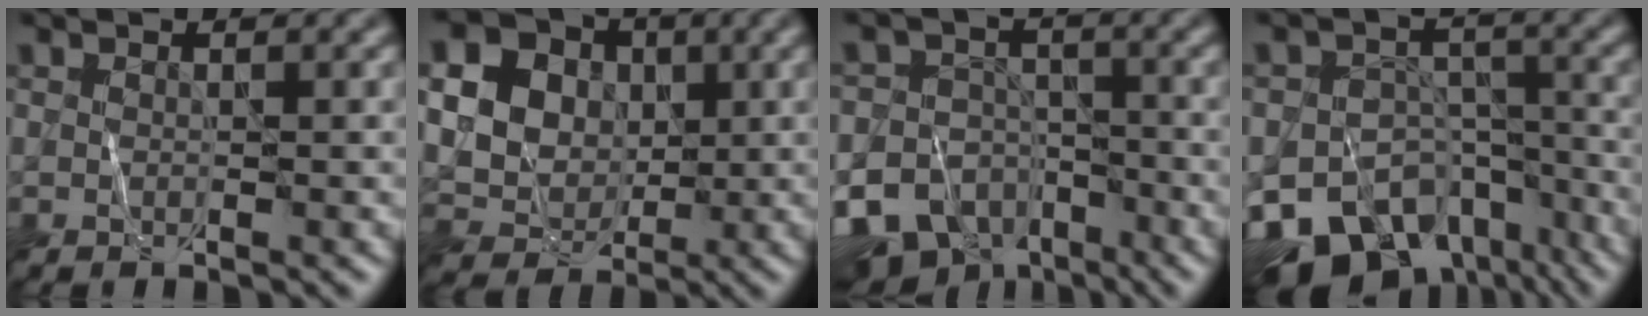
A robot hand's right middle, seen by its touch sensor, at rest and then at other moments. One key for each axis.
{"total": 16.0, "fx": 3.7, "fy": 14.3, "fz": 6.1, "tx": -0.179, "ty": 0.026, "tz": 0.055}
{"total": 13.2, "fx": -8.2, "fy": 9.7, "fz": 3.5, "tx": -0.056, "ty": -0.050, "tz": -0.140}
{"total": 15.1, "fx": -9.4, "fy": 9.9, "fz": 6.3, "tx": -0.108, "ty": -0.033, "tz": -0.121}